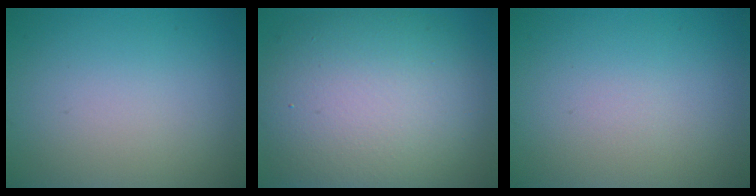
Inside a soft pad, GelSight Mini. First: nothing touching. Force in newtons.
{"total": 12.9, "press": 12.9, "slide": 0.4}
{"total": 0.0}